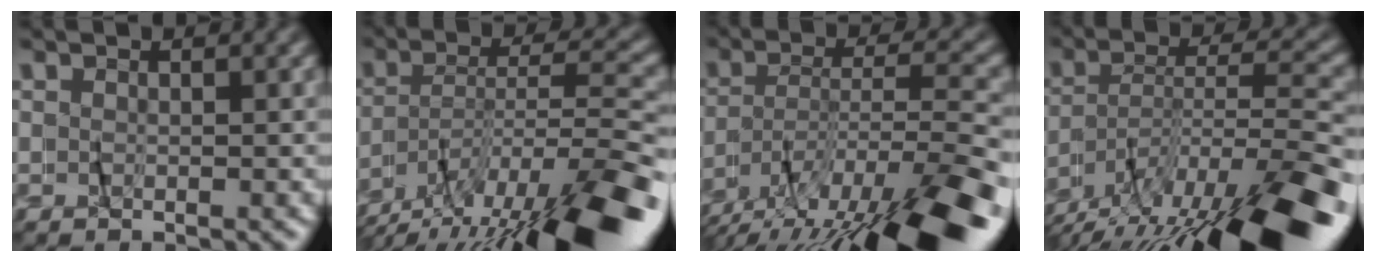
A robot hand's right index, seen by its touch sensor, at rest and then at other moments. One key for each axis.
{"total": 8.9, "fx": -6.2, "fy": 1.2, "fz": 6.3, "tx": -0.109, "ty": -0.004, "tz": -0.101}
{"total": 10.0, "fx": -6.2, "fy": 2.6, "fz": 7.5, "tx": -0.130, "ty": -0.016, "tz": -0.092}
{"total": 10.8, "fx": -7.2, "fy": 2.6, "fz": 7.6, "tx": -0.129, "ty": -0.013, "tz": -0.111}